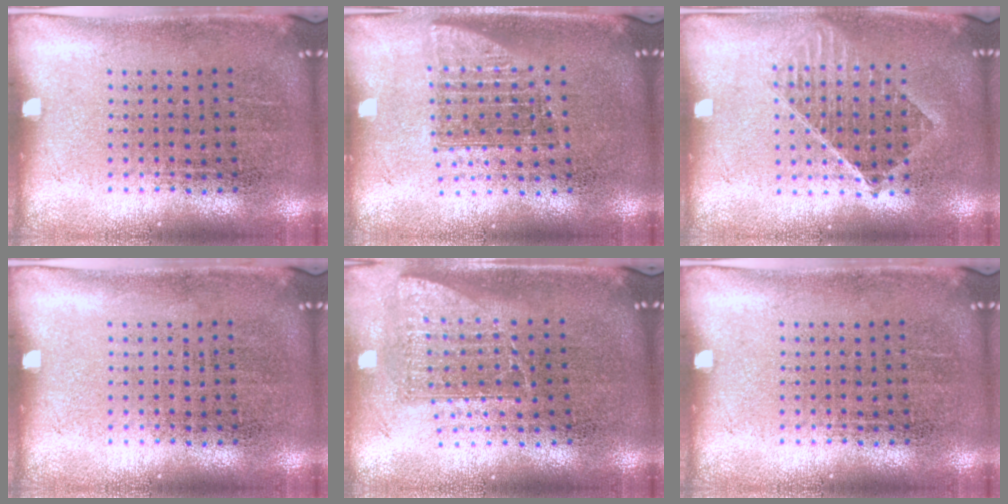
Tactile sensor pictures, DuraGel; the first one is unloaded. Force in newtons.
{"total": 1.4, "press": 1.2, "slide": 0.8}
{"total": 1.4, "press": 1.2, "slide": 0.7}
{"total": 0.0}
{"total": 1.5, "press": 1.2, "slide": 0.9}
{"total": 0.0}